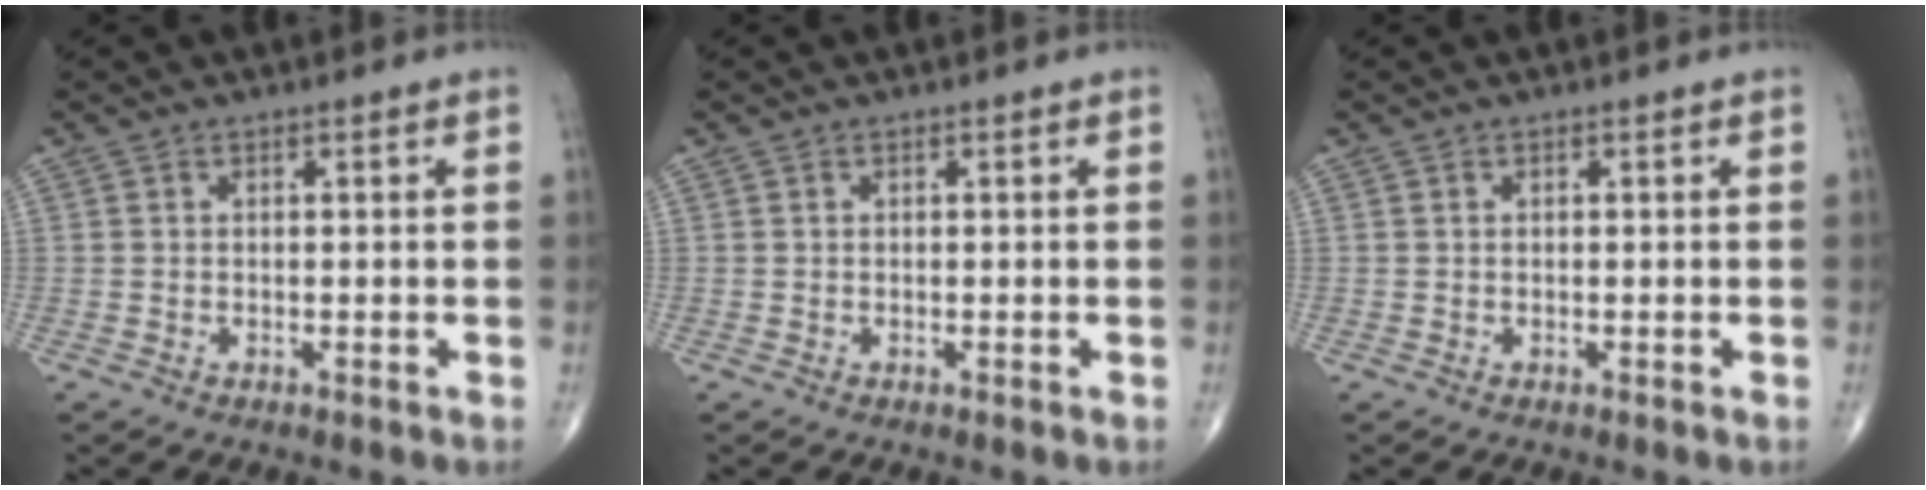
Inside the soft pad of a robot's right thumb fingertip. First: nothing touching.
{"total": 0.0}
{"total": 0.0}